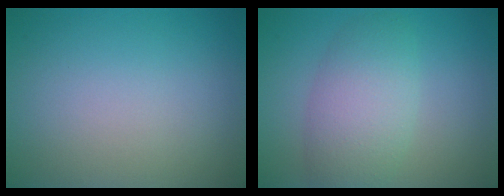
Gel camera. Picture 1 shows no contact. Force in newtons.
{"total": 4.9, "press": 4.8, "slide": 0.2}